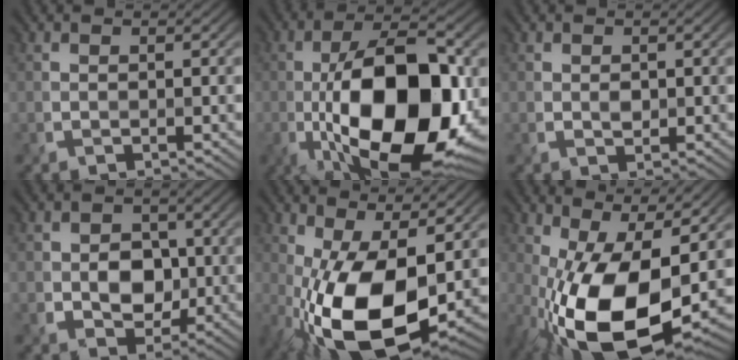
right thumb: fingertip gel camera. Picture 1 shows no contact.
{"total": 18.6, "force": [-3.7, 8.8, 16.0], "torque": [-0.275, -0.005, -0.066]}
{"total": 1.0, "force": [0.1, 0.8, 0.6], "torque": [-0.011, -0.002, 0.003]}
{"total": 4.9, "force": [-0.3, 4.1, 2.6], "torque": [-0.033, -0.003, -0.016]}
{"total": 15.5, "force": [-2.6, 7.6, 13.3], "torque": [-0.255, -0.023, -0.041]}
{"total": 17.0, "force": [-3.5, 7.5, 14.8], "torque": [-0.277, -0.014, -0.058]}